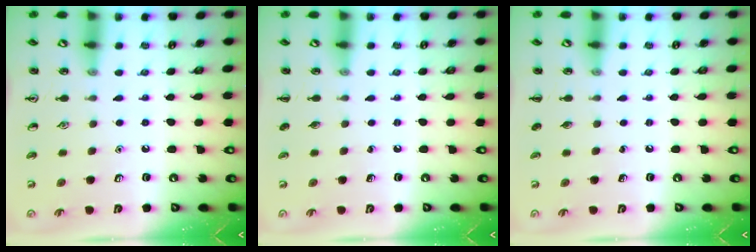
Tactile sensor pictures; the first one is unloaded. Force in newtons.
{"total": 0.0}
{"total": 0.0}